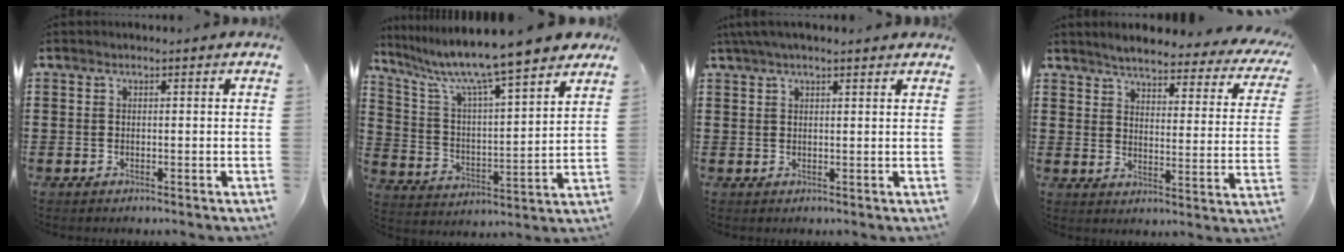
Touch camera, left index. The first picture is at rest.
{"total": 9.5, "force": [8.4, -0.2, 4.5], "torque": [-0.122, -0.061, 0.137]}
{"total": 2.7, "force": [2.1, 0.3, 1.7], "torque": [-0.037, 0.005, 0.040]}
{"total": 4.0, "force": [3.9, 0.2, 1.0], "torque": [-0.043, -0.029, 0.060]}